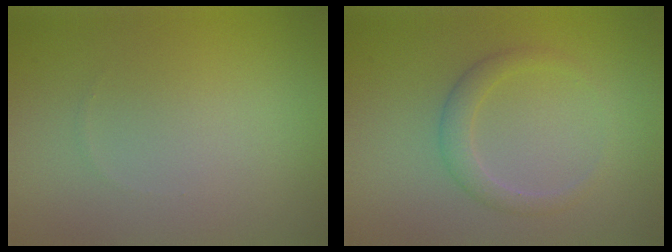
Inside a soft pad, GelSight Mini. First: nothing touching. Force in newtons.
{"total": 1.9, "press": 1.9, "slide": 0.1}